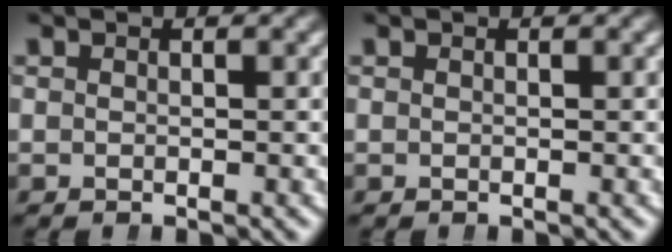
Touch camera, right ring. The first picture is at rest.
{"total": 0.0}